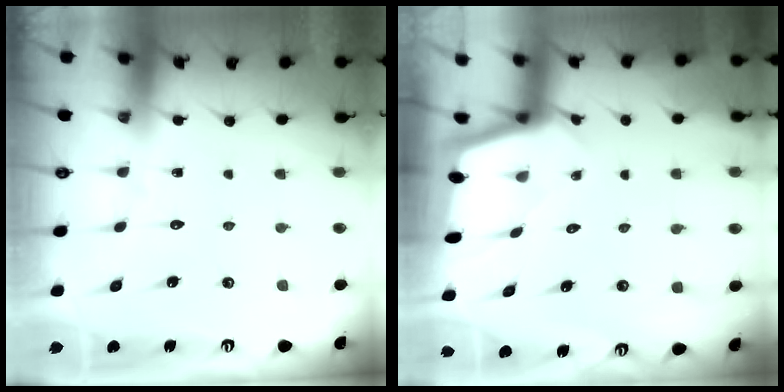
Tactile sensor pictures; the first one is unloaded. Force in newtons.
{"total": 1.6, "press": 1.6, "slide": 0.3}